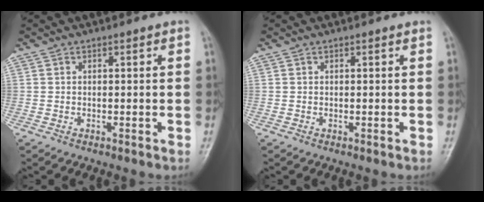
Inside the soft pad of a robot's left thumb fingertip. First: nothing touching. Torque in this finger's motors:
{"motor_torque": [0.00, 0.00, 0.00, 0.00, 0.00]}